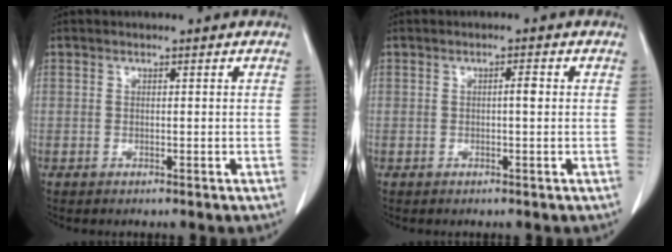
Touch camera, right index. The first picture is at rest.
{"total": 1.4, "force": [0.0, 0.1, 1.4], "torque": [-0.021, 0.003, 0.000]}